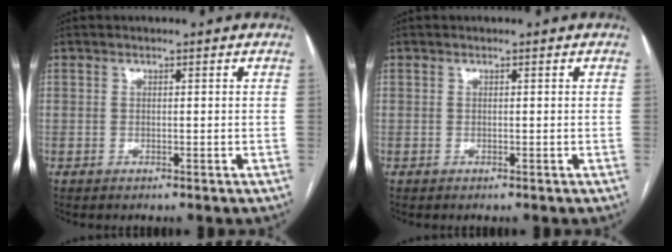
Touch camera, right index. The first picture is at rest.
{"total": 0.0}